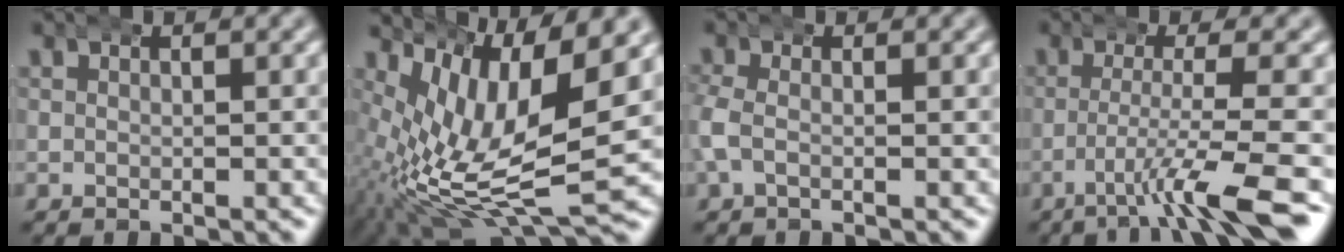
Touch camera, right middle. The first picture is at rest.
{"total": 12.2, "force": [0.2, 6.6, 10.3], "torque": [-0.176, -0.023, 0.013]}
{"total": 1.9, "force": [-0.6, 1.2, 1.3], "torque": [-0.041, -0.003, -0.008]}
{"total": 5.0, "force": [-1.7, 0.2, 4.7], "torque": [-0.083, -0.007, -0.025]}